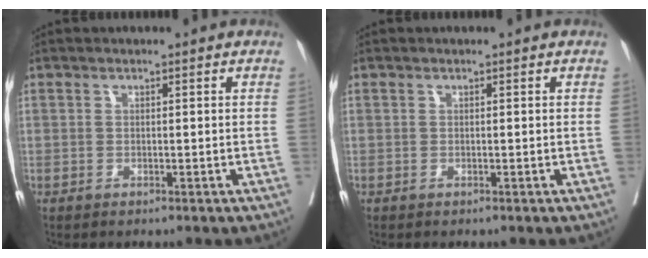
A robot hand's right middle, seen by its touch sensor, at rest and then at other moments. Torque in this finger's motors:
{"motor_torque": [-0.03, -0.07, -0.01, 0.00]}